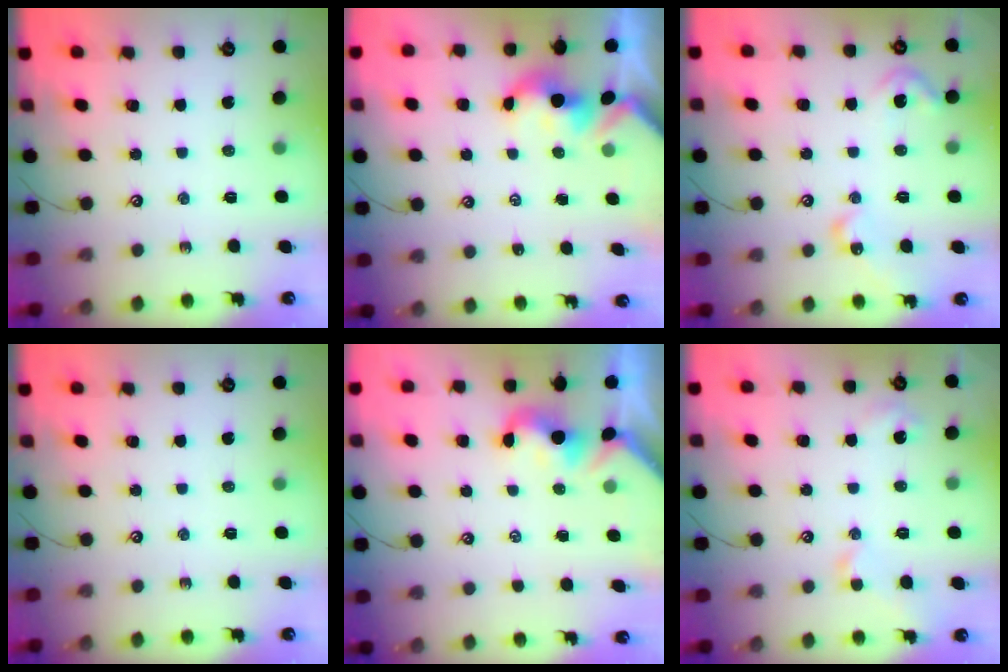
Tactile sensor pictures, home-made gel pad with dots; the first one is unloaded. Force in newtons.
{"total": 1.8, "press": 1.8, "slide": 0.2}
{"total": 8.0, "press": 7.9, "slide": 0.9}
{"total": 0.0}
{"total": 1.6, "press": 1.5, "slide": 0.4}
{"total": 3.9, "press": 3.9, "slide": 0.7}